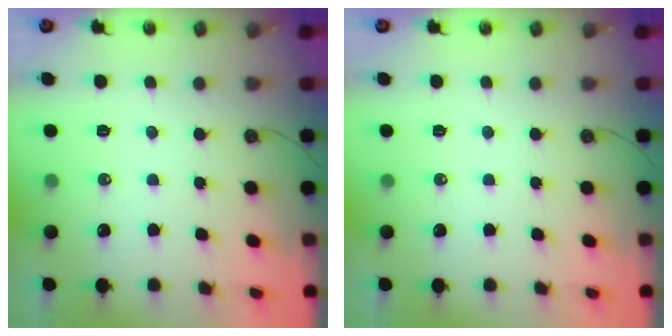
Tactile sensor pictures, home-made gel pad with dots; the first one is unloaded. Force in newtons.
{"total": 0.0}